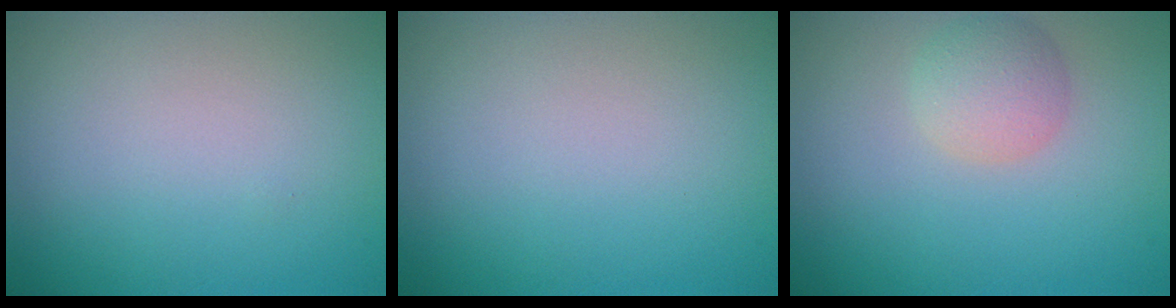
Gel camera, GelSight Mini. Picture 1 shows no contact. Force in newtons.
{"total": 0.0}
{"total": 2.7, "press": 2.6, "slide": 0.2}